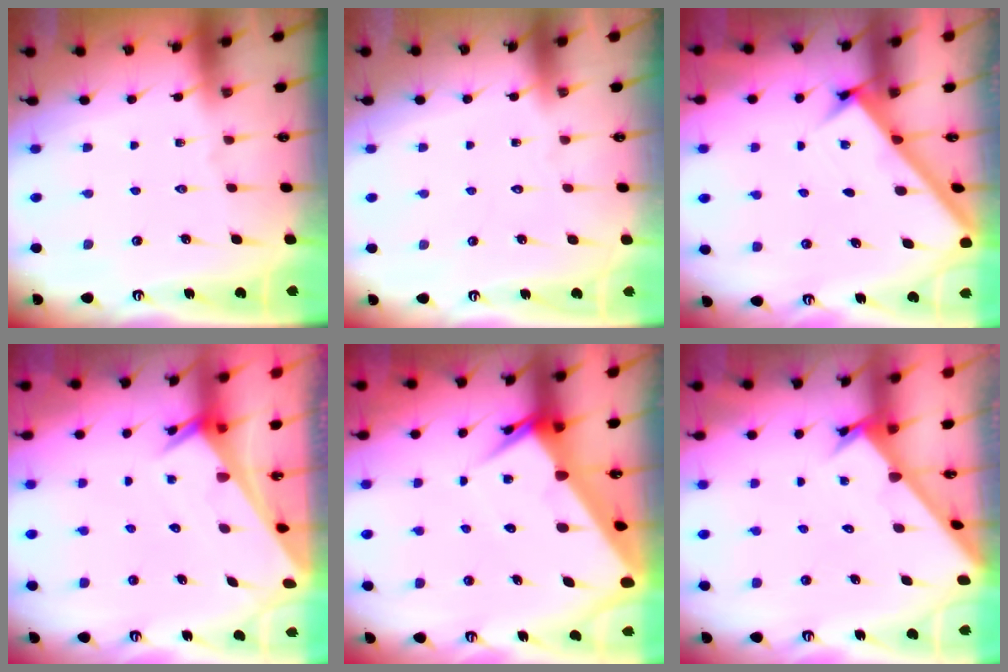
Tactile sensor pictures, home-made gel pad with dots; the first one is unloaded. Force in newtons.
{"total": 1.8, "press": 1.8, "slide": 0.1}
{"total": 2.6, "press": 2.6, "slide": 0.3}
{"total": 2.5, "press": 2.5, "slide": 0.1}
{"total": 7.7, "press": 7.6, "slide": 1.0}
{"total": 2.4, "press": 2.4, "slide": 0.1}